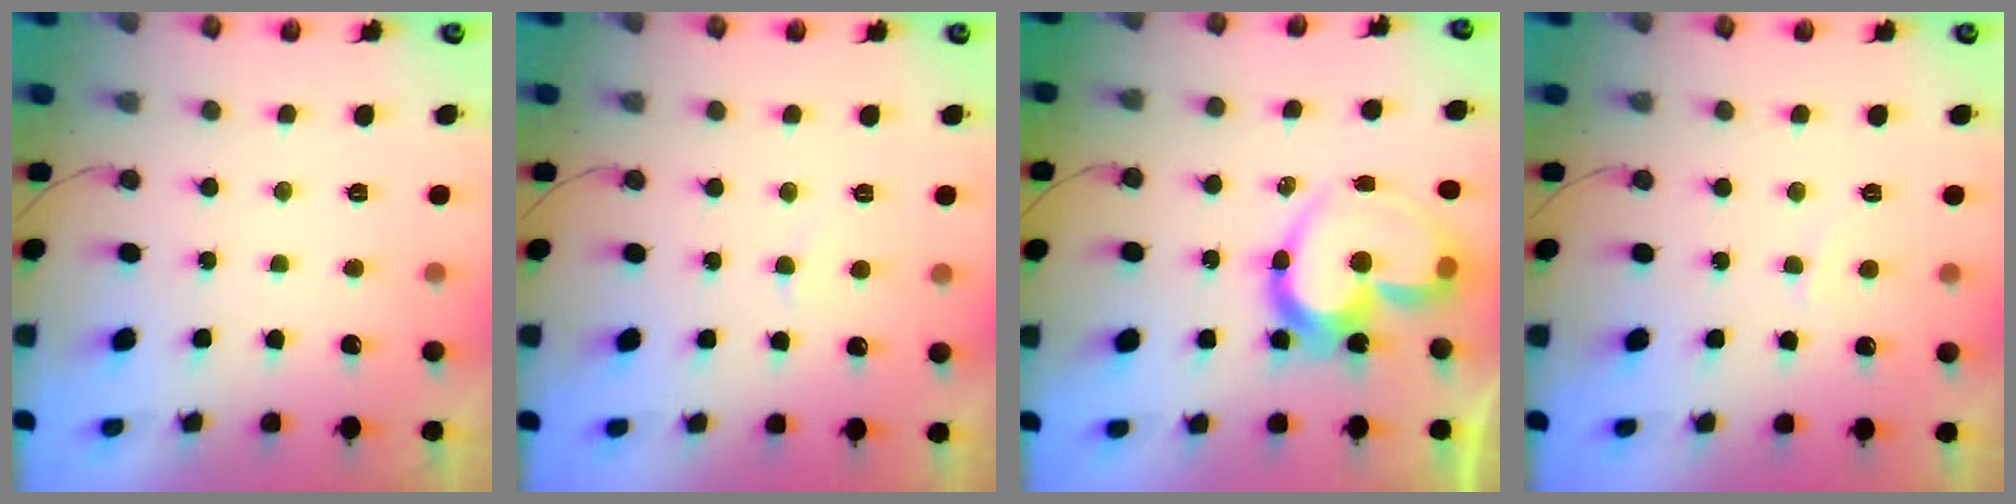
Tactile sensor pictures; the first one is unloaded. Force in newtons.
{"total": 2.4, "press": 2.4, "slide": 0.2}
{"total": 18.3, "press": 18.2, "slide": 1.4}
{"total": 3.0, "press": 3.0, "slide": 0.3}